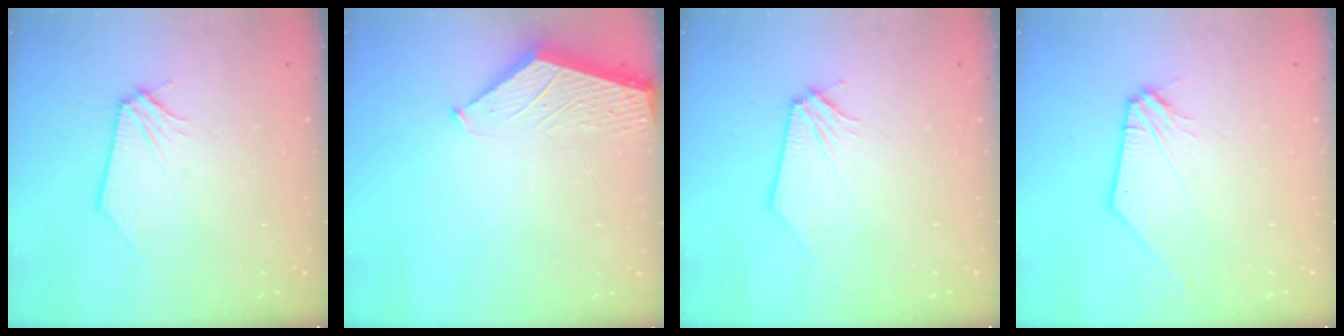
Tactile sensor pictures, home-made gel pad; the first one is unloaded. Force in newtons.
{"total": 1.8, "press": 1.8, "slide": 0.2}
{"total": 0.0}
{"total": 1.9, "press": 1.9, "slide": 0.3}